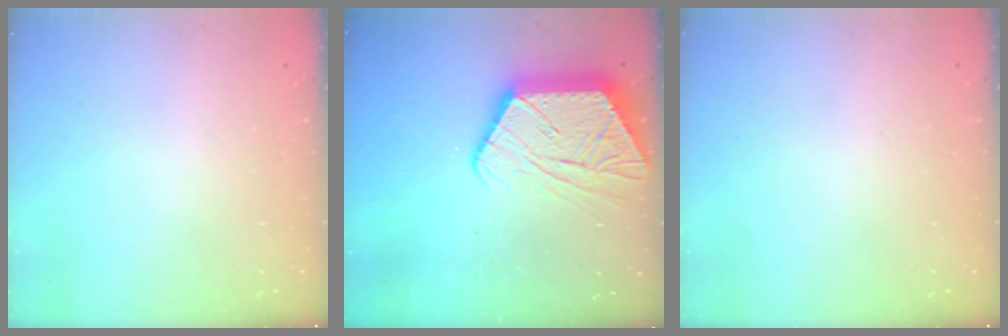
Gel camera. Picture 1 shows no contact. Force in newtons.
{"total": 16.9, "press": 16.9, "slide": 1.2}
{"total": 0.0}